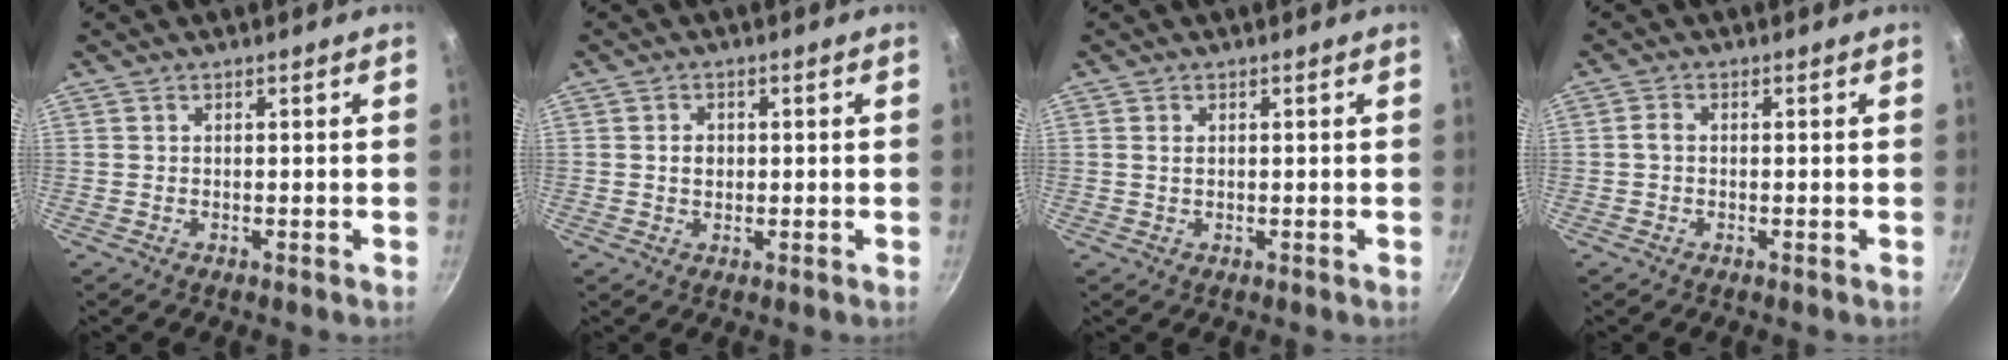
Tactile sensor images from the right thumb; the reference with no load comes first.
{"total": 2.3, "force": [0.2, 2.0, 1.2], "torque": [-0.010, 0.002, 0.002]}
{"total": 1.0, "force": [0.3, 0.7, 0.6], "torque": [-0.011, -0.001, 0.005]}
{"total": 1.5, "force": [-0.2, 1.1, 1.0], "torque": [-0.021, 0.009, -0.006]}